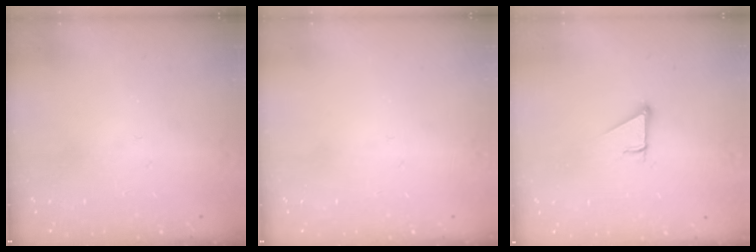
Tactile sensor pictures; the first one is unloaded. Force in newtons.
{"total": 0.0}
{"total": 2.9, "press": 2.9, "slide": 0.1}